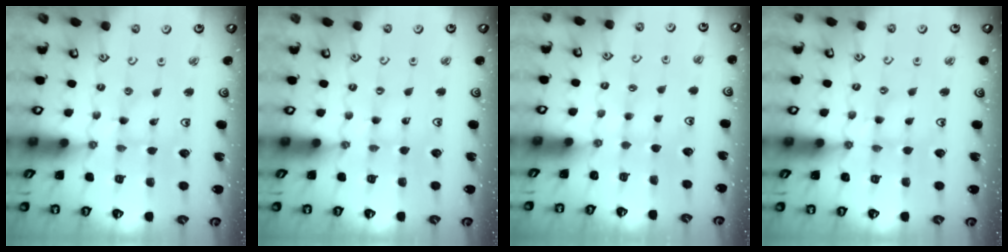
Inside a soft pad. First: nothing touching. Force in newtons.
{"total": 0.5, "press": 0.5, "slide": 0.1}
{"total": 2.0, "press": 2.0, "slide": 0.4}
{"total": 1.7, "press": 1.6, "slide": 0.3}